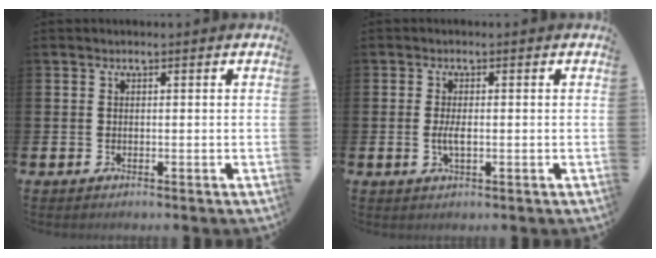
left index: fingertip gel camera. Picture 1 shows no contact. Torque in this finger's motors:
{"motor_torque": [0.52, 0.06, 0.08, 0.11]}